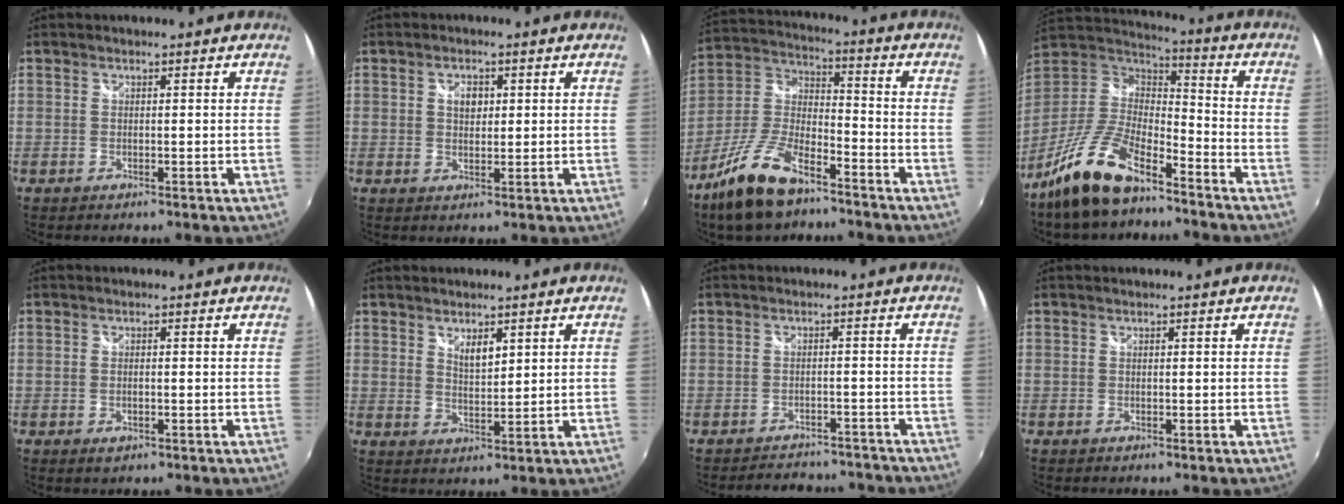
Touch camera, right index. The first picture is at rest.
{"total": 3.0, "force": [0.8, 2.1, 2.0], "torque": [-0.029, 0.005, 0.012]}
{"total": 15.3, "force": [-10.2, 5.9, 9.7], "torque": [-0.215, -0.004, -0.195]}
{"total": 16.8, "force": [-11.6, 5.8, 10.6], "torque": [-0.232, -0.012, -0.221]}
{"total": 1.5, "force": [-0.4, 0.9, 1.1], "torque": [-0.020, -0.001, -0.005]}
{"total": 3.6, "force": [2.3, 1.4, 2.4], "torque": [-0.037, -0.005, 0.039]}
{"total": 10.5, "force": [-9.3, 4.0, 2.7], "torque": [-0.057, 0.019, -0.111]}
{"total": 0.0}